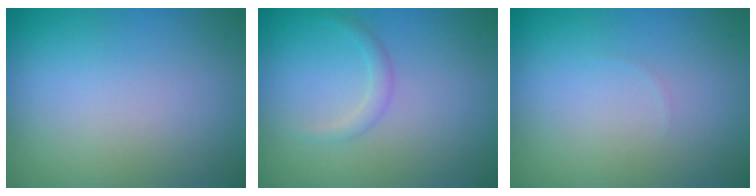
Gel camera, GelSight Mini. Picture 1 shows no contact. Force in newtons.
{"total": 1.0, "press": 1.0, "slide": 0.1}
{"total": 0.0}